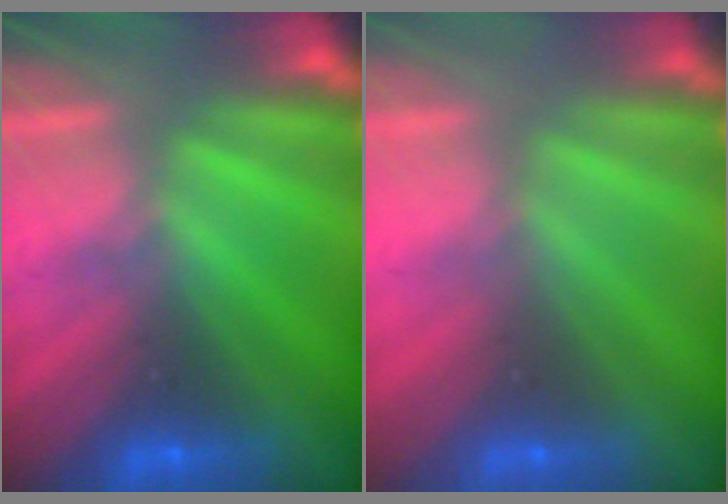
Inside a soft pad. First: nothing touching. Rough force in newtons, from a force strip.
{"total": 2.8}